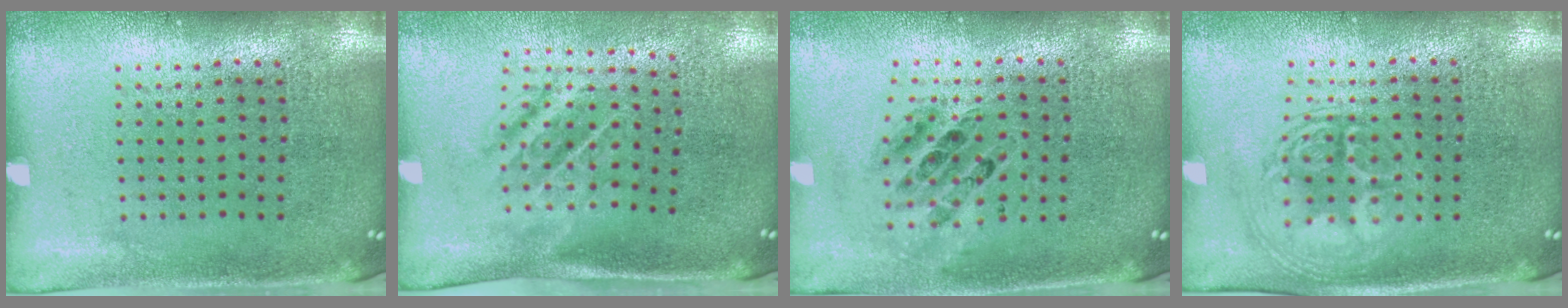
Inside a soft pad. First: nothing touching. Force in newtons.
{"total": 1.7, "press": 1.1, "slide": 1.2}
{"total": 0.7, "press": 0.7, "slide": 0.1}
{"total": 2.6, "press": 2.6, "slide": 0.2}